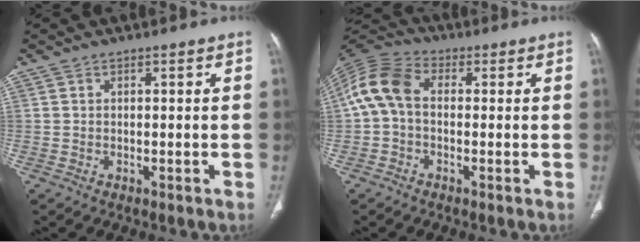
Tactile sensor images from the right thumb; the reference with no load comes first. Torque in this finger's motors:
{"motor_torque": [-0.33, 0.72, 0.87, -0.30, 0.11]}